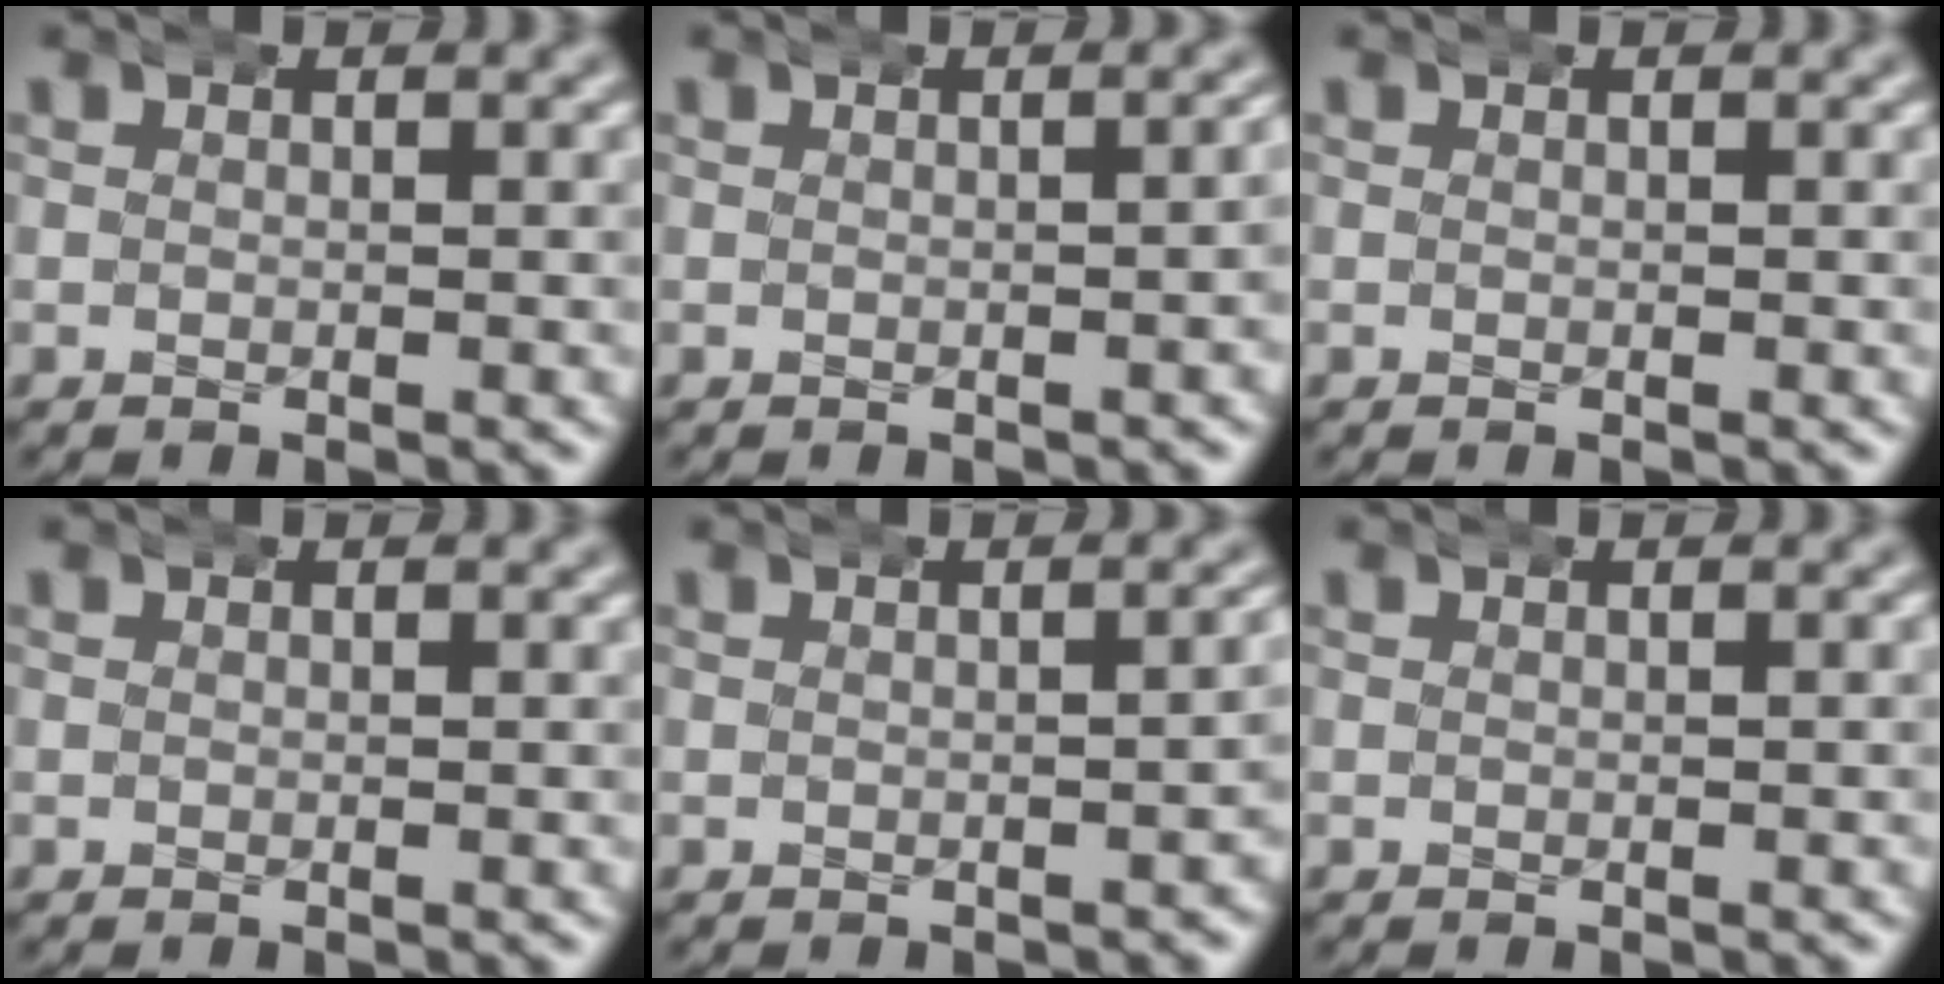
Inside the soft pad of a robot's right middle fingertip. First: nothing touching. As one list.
[{"total": 1.3, "force": [-0.1, 0.5, 1.2], "torque": [-0.007, 0.013, -0.005]}, {"total": 0.0}, {"total": 0.0}, {"total": 1.6, "force": [-0.6, 0.7, 1.3], "torque": [-0.009, 0.009, -0.009]}, {"total": 0.0}]